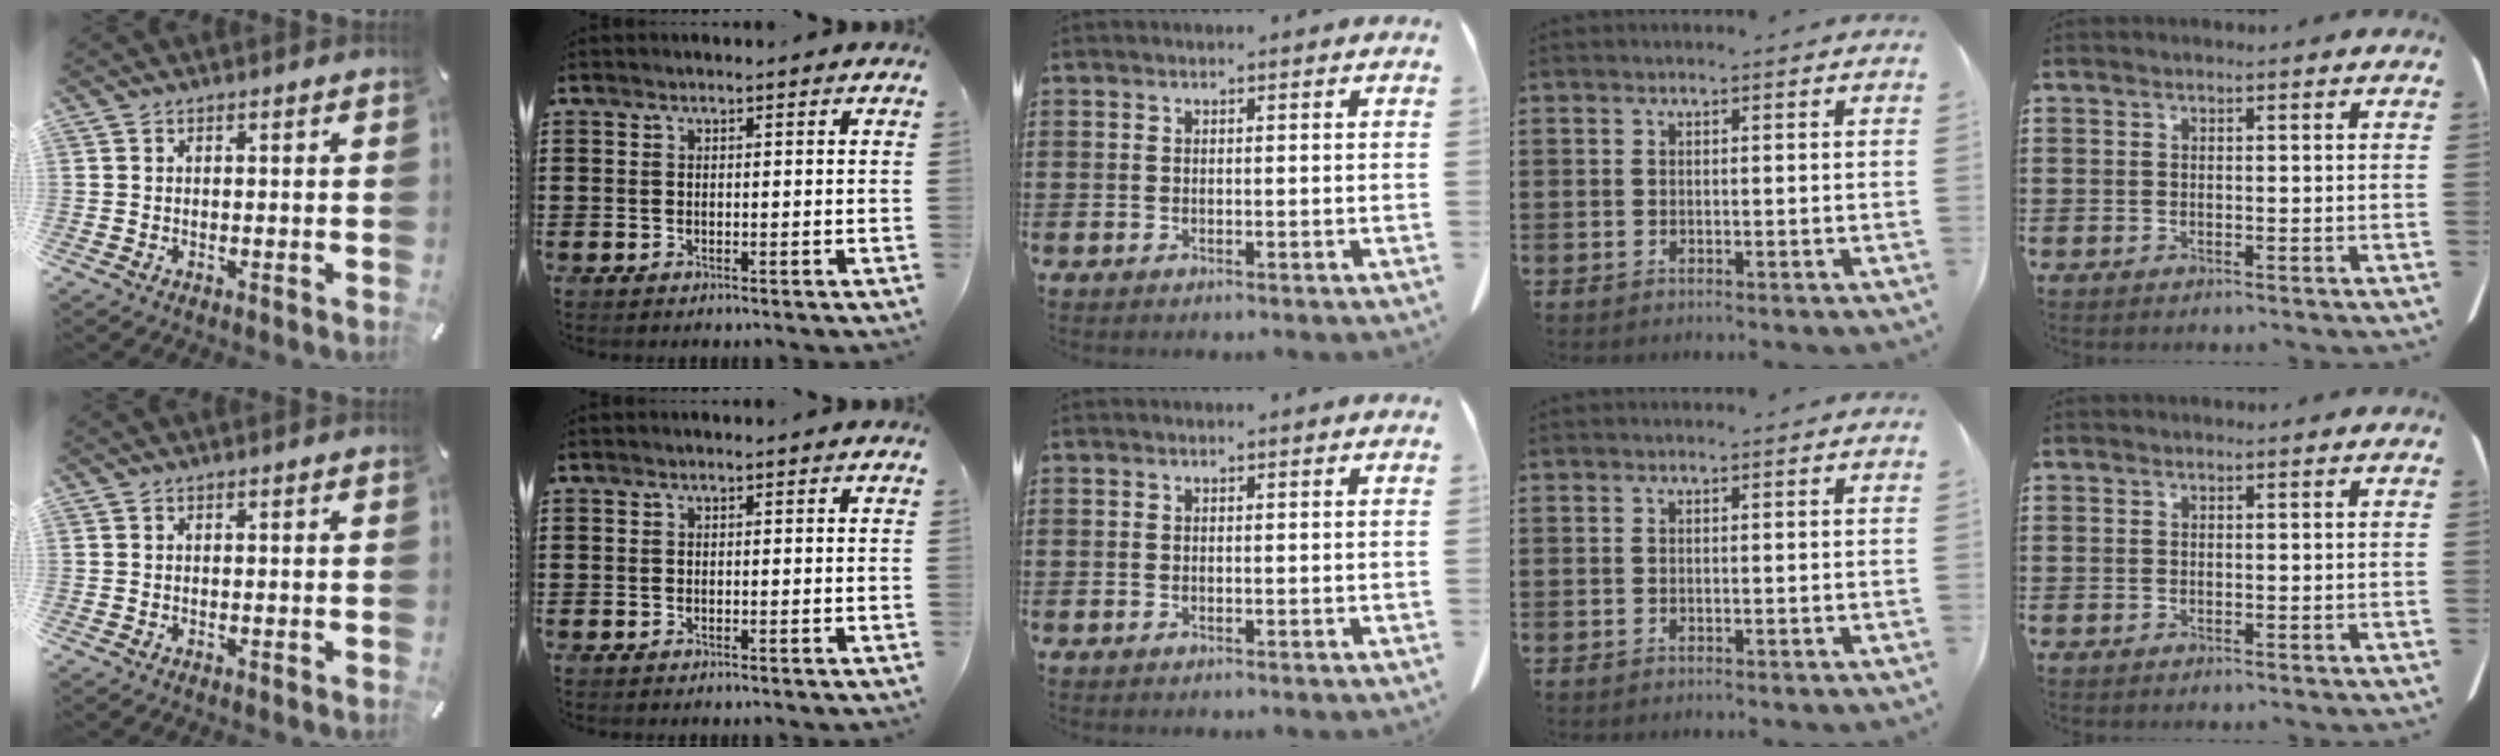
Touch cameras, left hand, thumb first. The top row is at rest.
{}